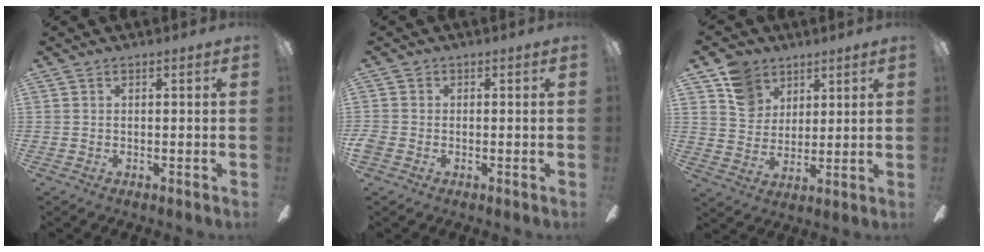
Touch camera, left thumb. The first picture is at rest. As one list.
[{"total": 2.3, "force": [-0.8, 2.0, 0.9], "torque": [-0.020, 0.005, -0.017]}, {"total": 10.0, "force": [6.3, 7.4, 2.4], "torque": [-0.050, -0.022, 0.122]}]